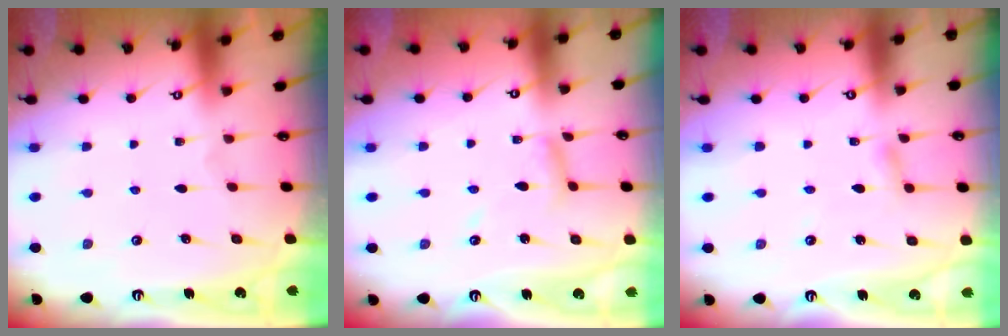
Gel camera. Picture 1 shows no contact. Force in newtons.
{"total": 7.2, "press": 7.2, "slide": 0.5}
{"total": 3.5, "press": 3.5, "slide": 0.3}